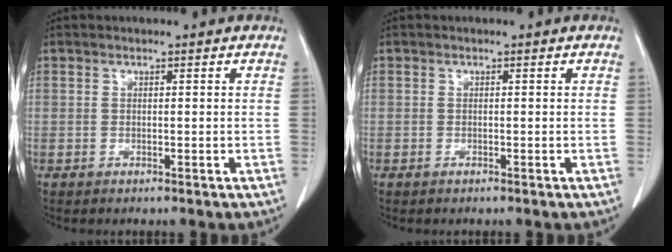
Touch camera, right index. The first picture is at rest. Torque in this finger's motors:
{"motor_torque": [0.14, -0.08, 0.05, 0.00]}